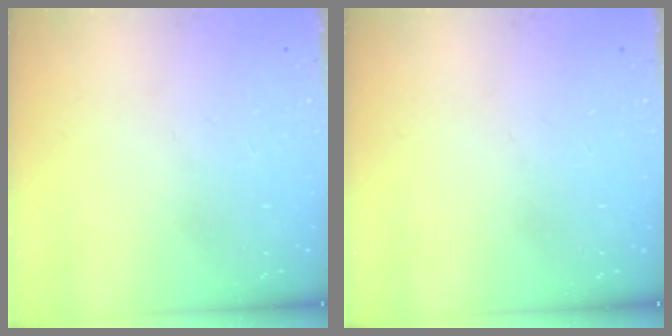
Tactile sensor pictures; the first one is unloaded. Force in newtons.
{"total": 0.0}